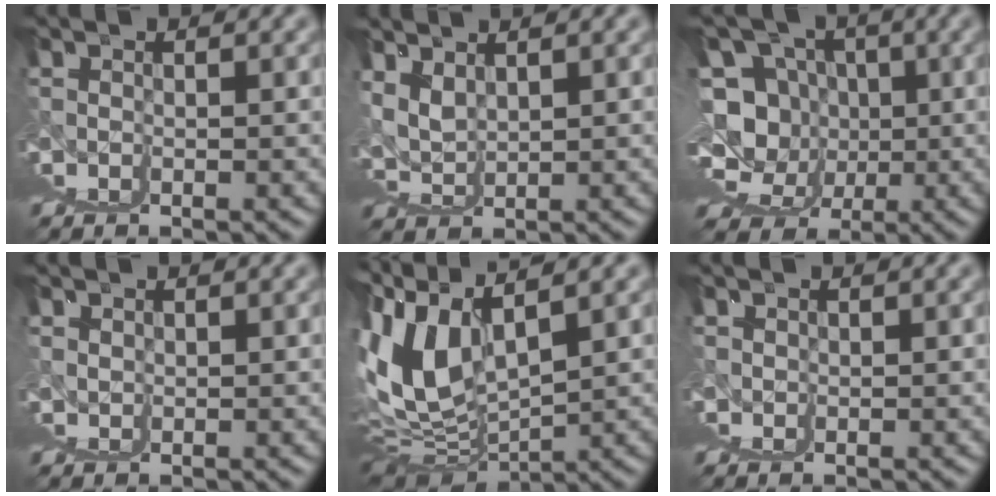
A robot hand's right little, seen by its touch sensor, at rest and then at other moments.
{"total": 4.7, "force": [3.5, 2.4, 2.1], "torque": [-0.046, -0.014, 0.082]}
{"total": 9.0, "force": [4.8, 4.1, 6.5], "torque": [-0.079, 0.003, 0.083]}
{"total": 3.0, "force": [1.8, 2.4, 0.3], "torque": [-0.006, -0.005, 0.027]}
{"total": 7.2, "force": [4.8, -0.7, 5.4], "torque": [-0.087, 0.017, 0.091]}
{"total": 3.2, "force": [1.4, 2.7, 0.9], "torque": [-0.015, -0.006, 0.021]}